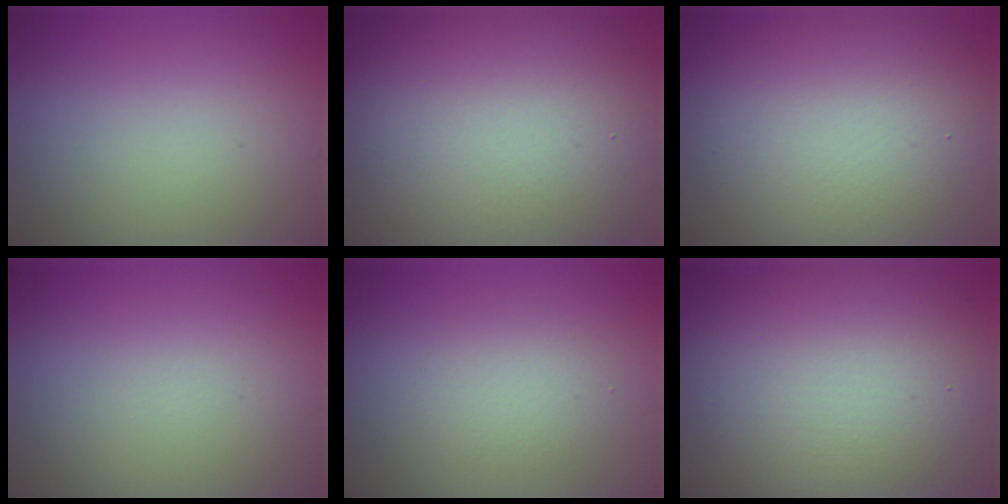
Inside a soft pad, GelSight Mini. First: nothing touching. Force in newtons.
{"total": 15.3, "press": 15.2, "slide": 1.2}
{"total": 11.8, "press": 11.7, "slide": 1.0}
{"total": 0.0}
{"total": 2.0, "press": 2.0, "slide": 0.1}
{"total": 12.6, "press": 12.6, "slide": 0.9}